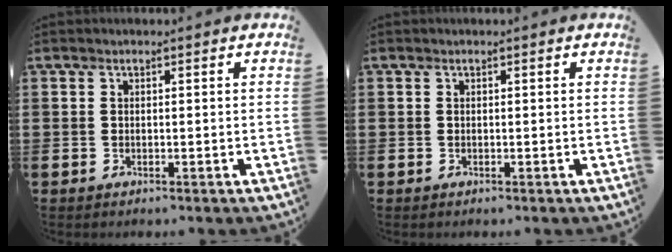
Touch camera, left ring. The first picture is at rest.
{"total": 0.0}